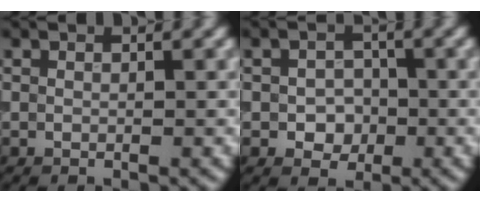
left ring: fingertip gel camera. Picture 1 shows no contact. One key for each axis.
{"total": 2.4, "fx": -0.6, "fy": 2.0, "fz": 1.3, "tx": -0.016, "ty": -0.003, "tz": -0.013}